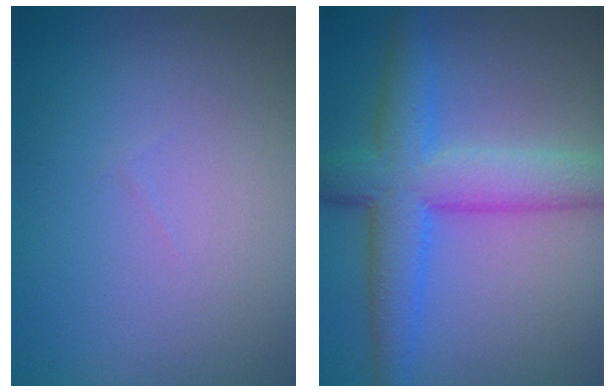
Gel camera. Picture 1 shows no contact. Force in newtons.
{"total": 6.9, "press": 6.9, "slide": 0.2}